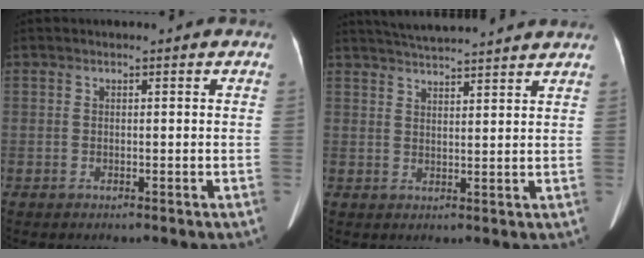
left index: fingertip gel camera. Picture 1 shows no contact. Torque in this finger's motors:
{"motor_torque": [0.31, -0.39, 0.02, 0.04]}